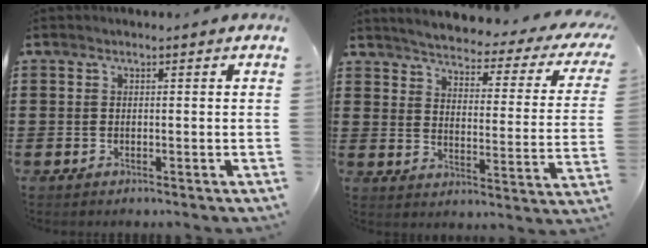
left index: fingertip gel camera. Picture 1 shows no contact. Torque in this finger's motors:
{"motor_torque": [2.14, 0.00, 0.83, 0.15]}